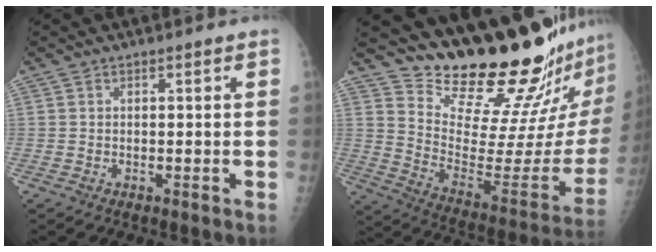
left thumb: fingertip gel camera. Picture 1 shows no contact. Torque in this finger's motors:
{"motor_torque": [0.40, 0.25, -0.45, -0.62, 0.04]}